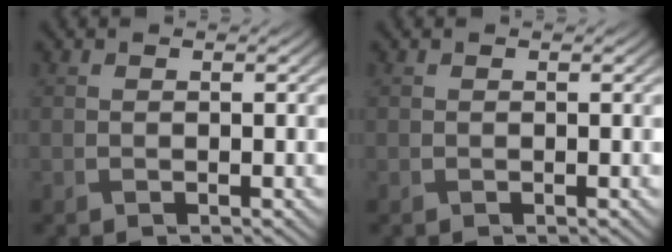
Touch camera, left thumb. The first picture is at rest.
{"total": 0.0}